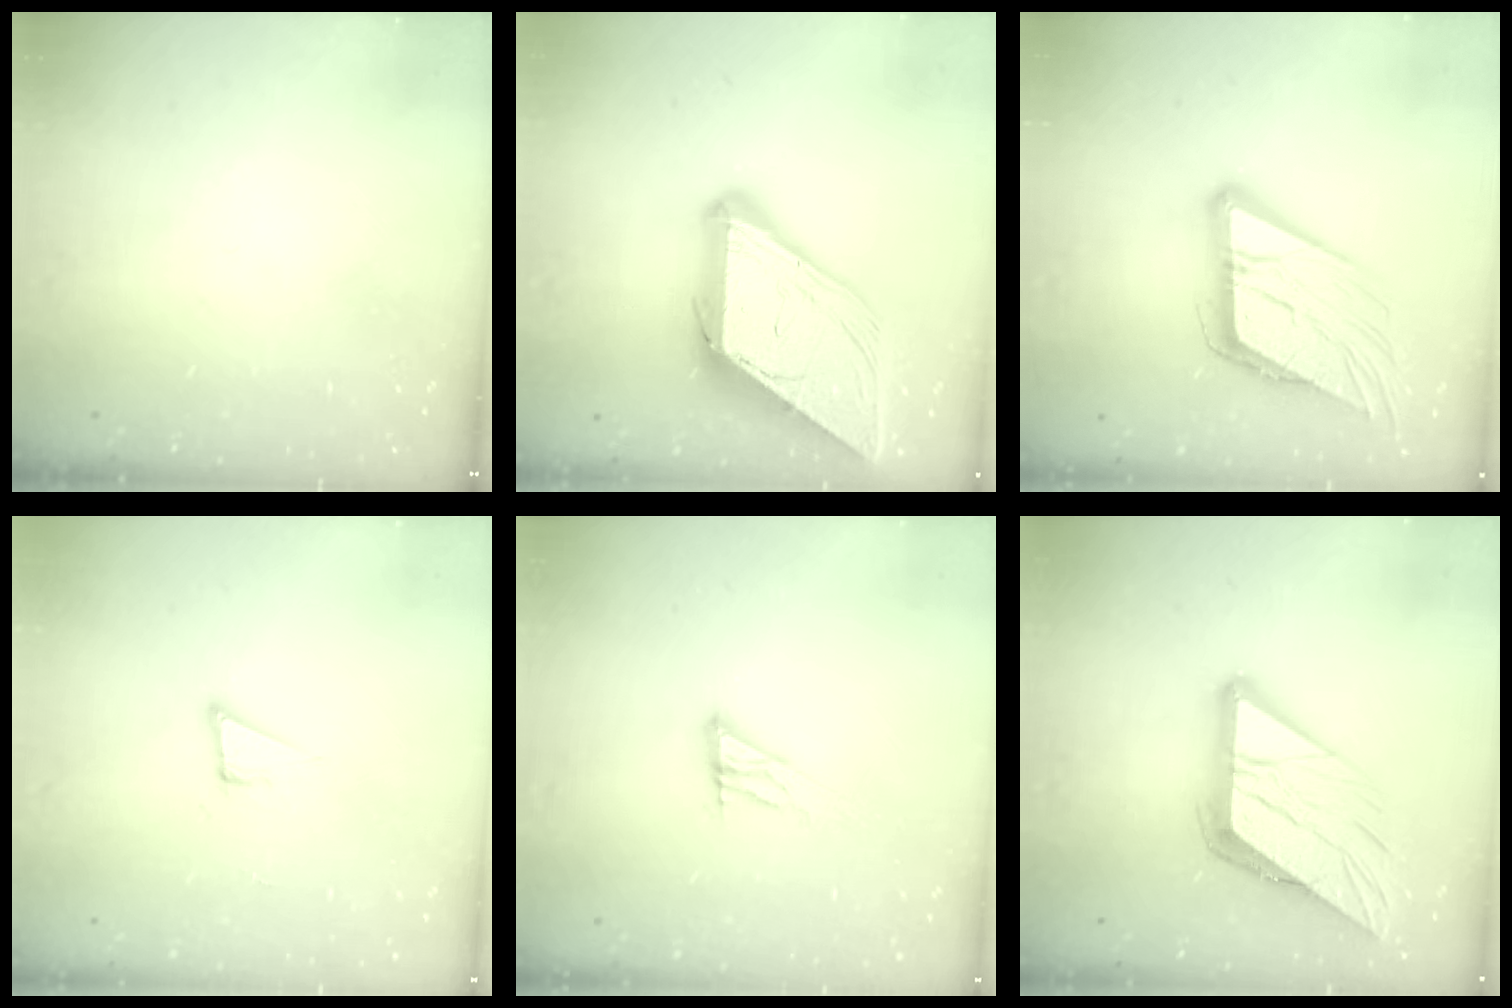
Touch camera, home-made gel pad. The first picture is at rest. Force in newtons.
{"total": 19.0, "press": 18.8, "slide": 2.1}
{"total": 18.7, "press": 18.4, "slide": 3.2}
{"total": 4.3, "press": 3.1, "slide": 3.0}
{"total": 9.2, "press": 9.1, "slide": 0.7}
{"total": 17.6, "press": 17.4, "slide": 2.1}